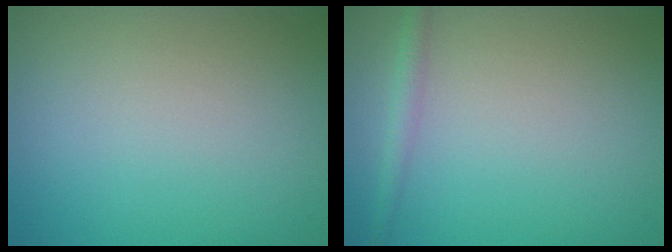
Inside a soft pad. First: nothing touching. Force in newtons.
{"total": 1.5, "press": 1.5, "slide": 0.0}